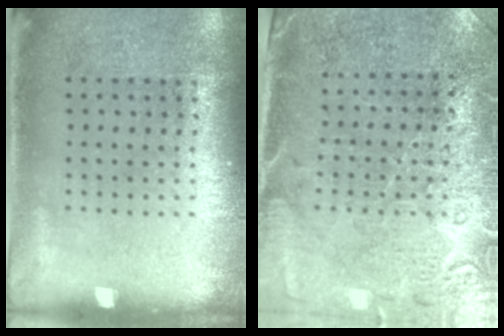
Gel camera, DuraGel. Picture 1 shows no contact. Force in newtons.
{"total": 2.8, "press": 2.5, "slide": 1.1}